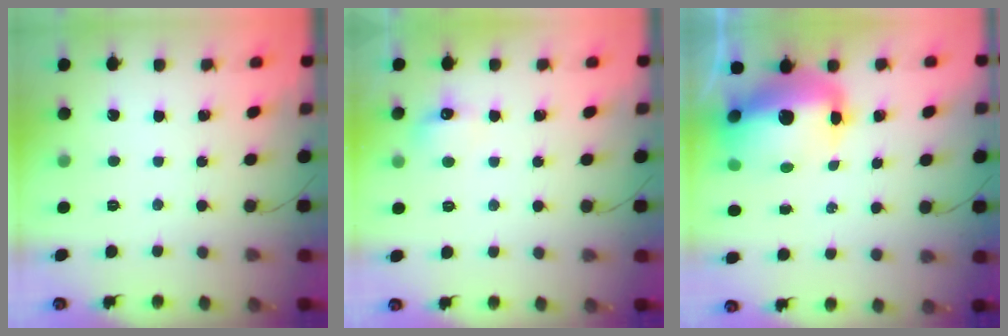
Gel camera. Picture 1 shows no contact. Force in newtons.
{"total": 5.6, "press": 5.5, "slide": 1.4}
{"total": 15.5, "press": 15.1, "slide": 3.5}